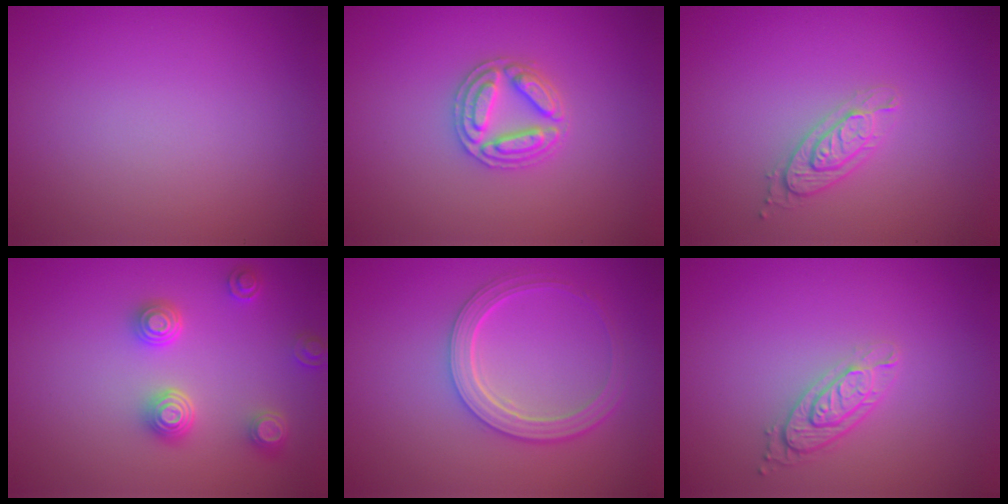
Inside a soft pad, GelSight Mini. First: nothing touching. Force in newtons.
{"total": 3.1, "press": 3.0, "slide": 0.6}
{"total": 2.0, "press": 1.9, "slide": 0.4}
{"total": 3.8, "press": 3.2, "slide": 2.1}
{"total": 4.4, "press": 3.4, "slide": 2.8}
{"total": 3.1, "press": 2.3, "slide": 2.1}